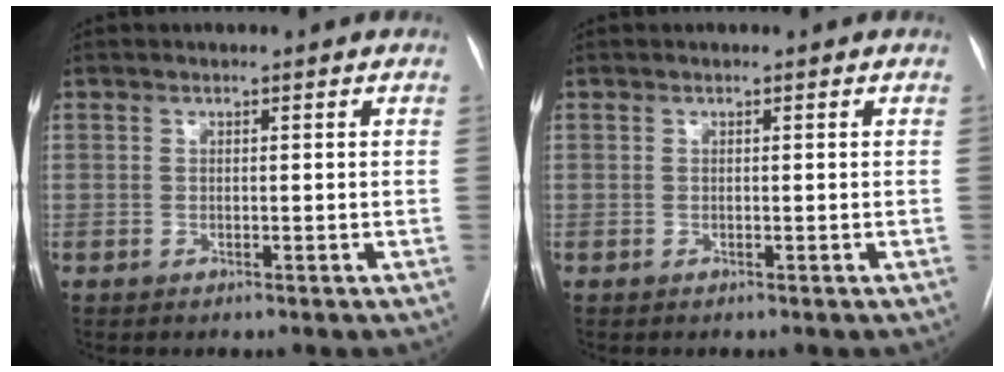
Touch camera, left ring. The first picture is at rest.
{"total": 0.0}